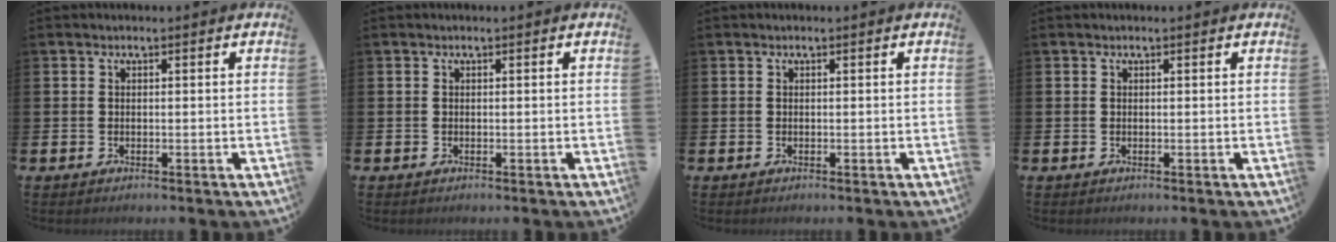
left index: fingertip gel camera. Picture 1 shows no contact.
{"total": 0.0}
{"total": 0.0}
{"total": 0.0}